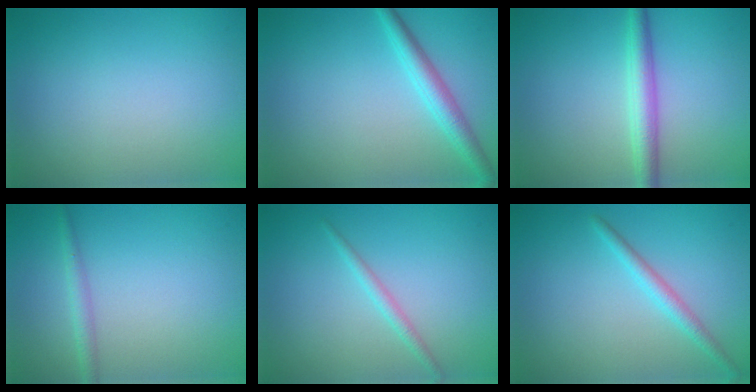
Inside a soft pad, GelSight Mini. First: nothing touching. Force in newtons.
{"total": 2.7, "press": 2.7, "slide": 0.1}
{"total": 3.0, "press": 3.0, "slide": 0.1}
{"total": 1.4, "press": 1.4, "slide": 0.1}
{"total": 1.3, "press": 1.3, "slide": 0.0}
{"total": 1.8, "press": 1.8, "slide": 0.0}